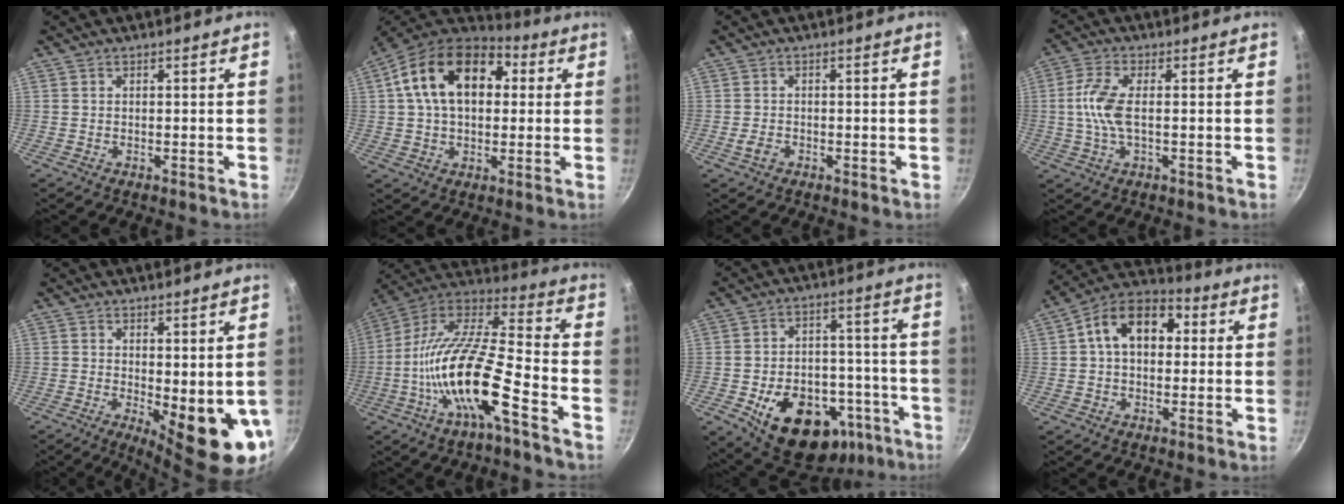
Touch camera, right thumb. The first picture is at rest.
{"total": 19.1, "force": [4.3, 12.5, 13.8], "torque": [-0.208, 0.024, 0.053]}
{"total": 2.0, "force": [-0.9, 1.3, 1.2], "torque": [-0.025, 0.005, -0.019]}
{"total": 7.6, "force": [0.0, 3.2, 6.9], "torque": [-0.154, 0.009, -0.006]}
{"total": 11.1, "force": [-0.7, 3.8, 10.4], "torque": [-0.115, -0.015, 0.003]}
{"total": 19.7, "force": [-7.8, 5.3, 17.3], "torque": [-0.313, 0.052, -0.164]}
{"total": 22.3, "force": [-10.1, 14.6, 13.5], "torque": [-0.161, 0.048, -0.127]}
{"total": 13.7, "force": [2.5, 9.2, 9.8], "torque": [-0.122, 0.032, 0.018]}